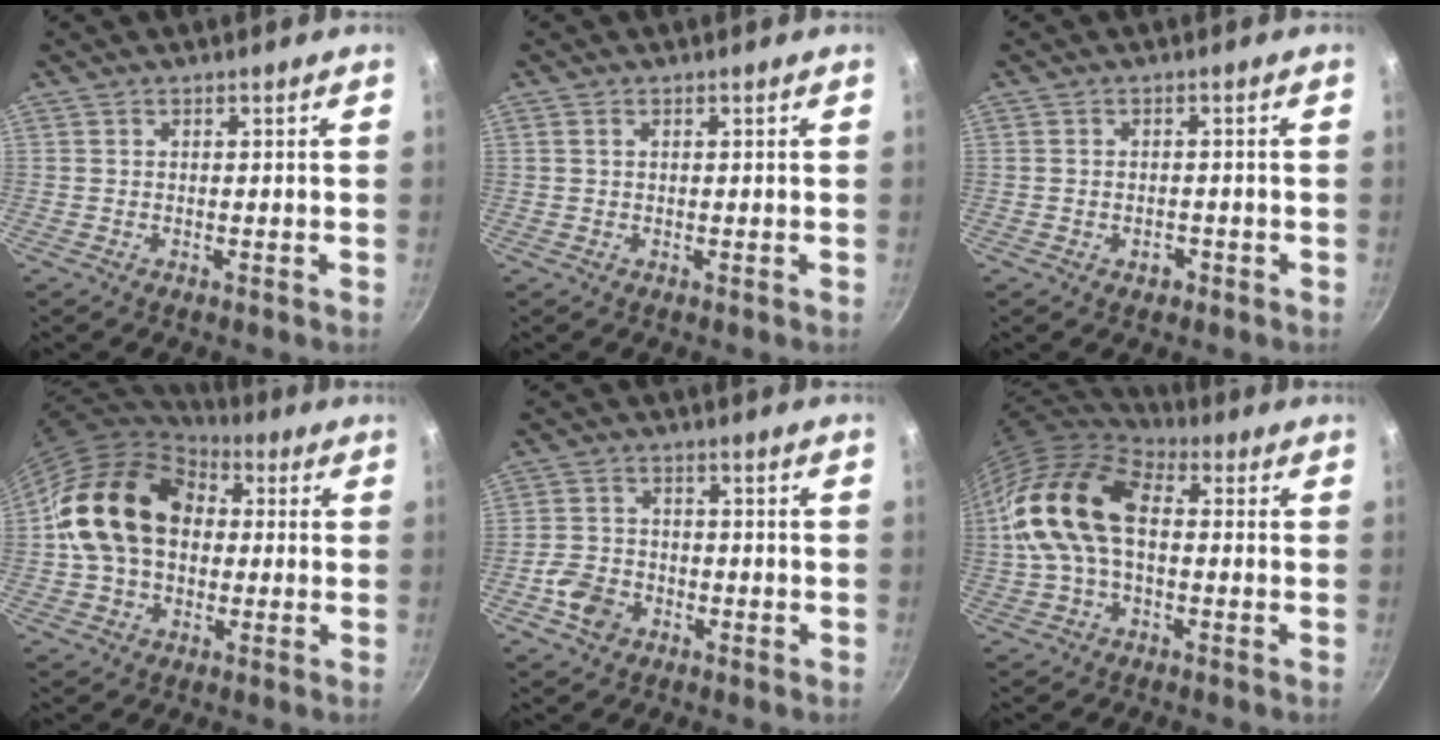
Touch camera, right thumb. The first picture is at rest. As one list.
[{"total": 0.6, "force": [0.2, 0.3, 0.4], "torque": [-0.007, 0.002, 0.002]}, {"total": 2.0, "force": [-1.0, 1.4, 1.0], "torque": [-0.012, 0.010, -0.010]}, {"total": 19.0, "force": [1.9, 14.1, 12.6], "torque": [-0.203, 0.037, 0.023]}, {"total": 6.6, "force": [-2.8, 5.1, 3.1], "torque": [-0.051, 0.025, -0.058]}, {"total": 16.1, "force": [0.6, 10.0, 12.6], "torque": [-0.224, 0.036, -0.004]}]